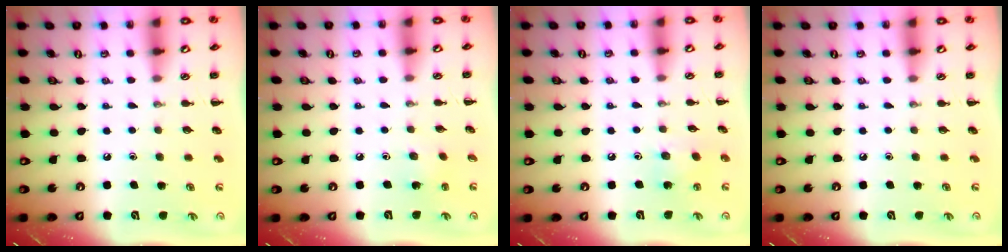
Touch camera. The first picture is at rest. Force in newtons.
{"total": 2.6, "press": 2.5, "slide": 0.8}
{"total": 4.3, "press": 4.2, "slide": 1.1}
{"total": 0.0}